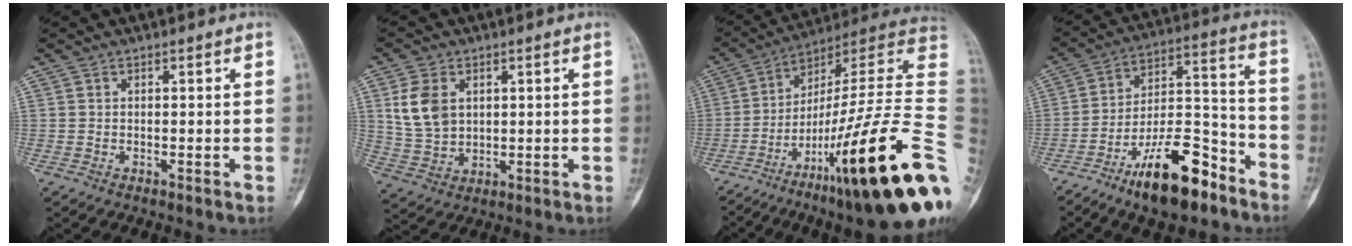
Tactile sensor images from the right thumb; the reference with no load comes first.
{"total": 8.6, "force": [2.4, 6.1, 5.6], "torque": [-0.095, -0.005, 0.058]}
{"total": 31.1, "force": [-8.3, 4.5, 29.6], "torque": [-0.381, 0.057, -0.135]}
{"total": 17.6, "force": [-11.3, 6.5, 11.8], "torque": [-0.180, 0.090, -0.191]}